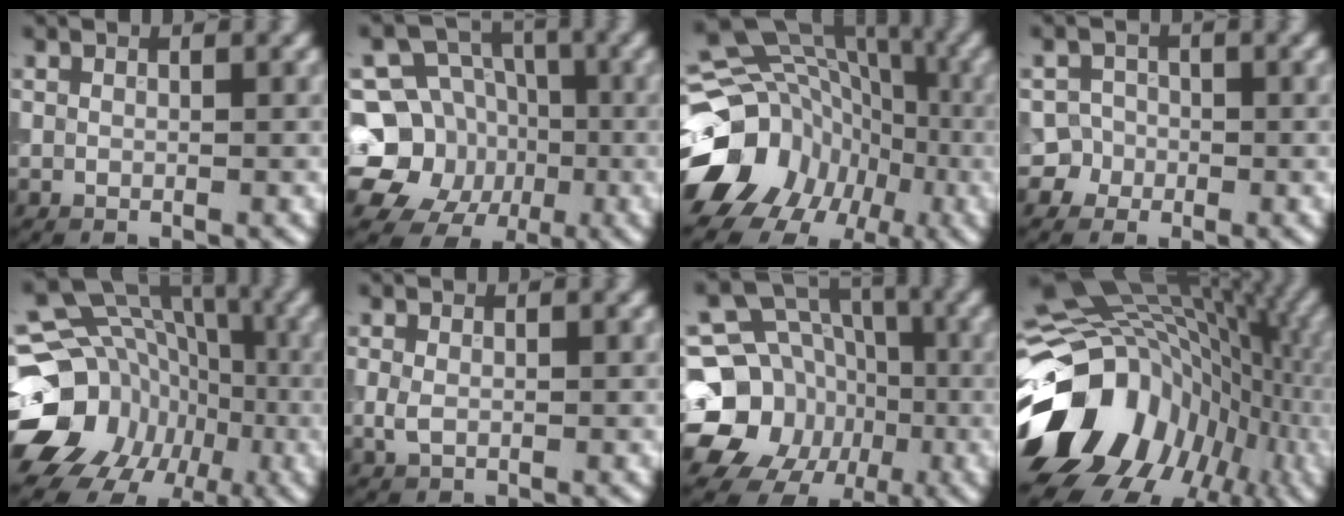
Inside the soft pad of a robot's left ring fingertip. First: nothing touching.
{"total": 11.0, "force": [-2.0, 10.0, 3.9], "torque": [-0.064, -0.012, -0.067]}
{"total": 17.6, "force": [-5.4, 15.3, 6.8], "torque": [-0.135, -0.019, -0.108]}
{"total": 3.4, "force": [-1.6, 3.0, 0.1], "torque": [0.033, 0.005, -0.037]}
{"total": 15.0, "force": [-2.8, 12.7, 7.5], "torque": [-0.126, -0.022, -0.056]}
{"total": 1.2, "force": [-0.1, 0.8, 0.9], "torque": [-0.023, -0.001, -0.002]}
{"total": 15.8, "force": [-4.4, 13.9, 6.2], "torque": [-0.129, -0.025, -0.088]}
{"total": 16.9, "force": [-4.8, 12.7, 10.0], "torque": [-0.189, -0.017, -0.076]}